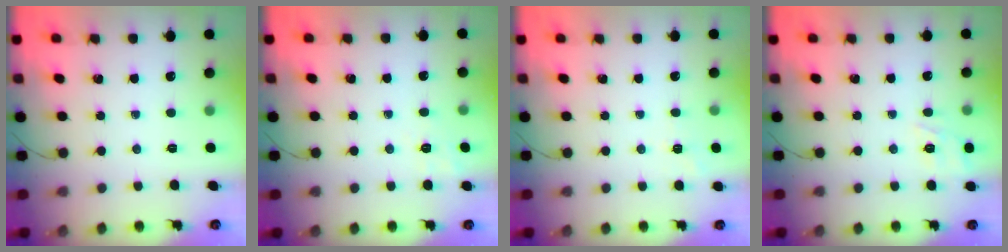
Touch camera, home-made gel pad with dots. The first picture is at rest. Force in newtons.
{"total": 1.8, "press": 0.4, "slide": 1.8}
{"total": 4.4, "press": 4.0, "slide": 1.8}
{"total": 7.8, "press": 7.7, "slide": 1.6}